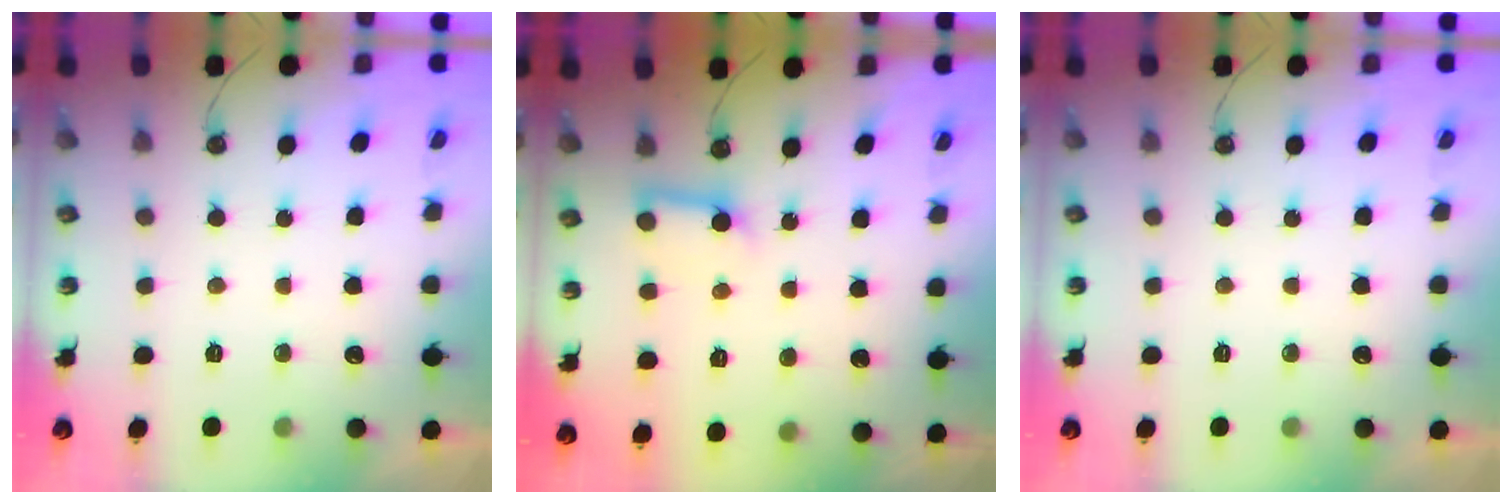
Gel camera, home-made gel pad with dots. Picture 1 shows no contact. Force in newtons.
{"total": 7.9, "press": 7.9, "slide": 0.9}
{"total": 0.0}